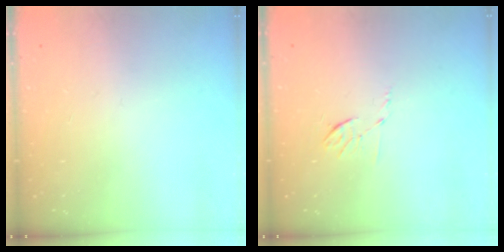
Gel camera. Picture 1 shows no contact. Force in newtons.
{"total": 5.7, "press": 5.5, "slide": 1.5}